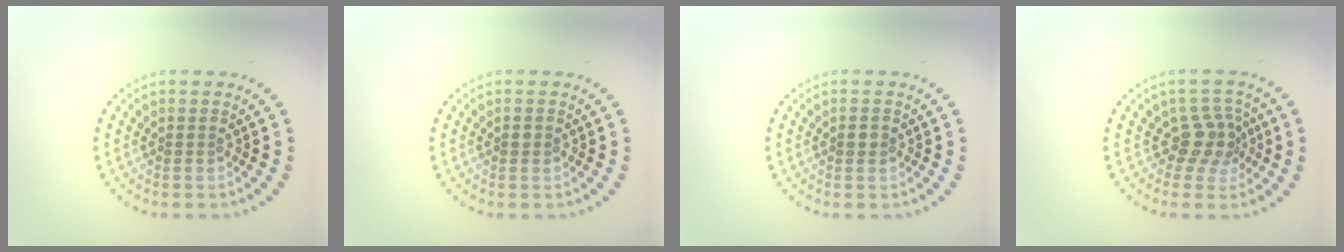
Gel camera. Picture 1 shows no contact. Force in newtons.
{"total": 0.7, "press": 0.7, "slide": 0.1}
{"total": 1.1, "press": 1.1, "slide": 0.1}
{"total": 2.8, "press": 2.2, "slide": 1.8}